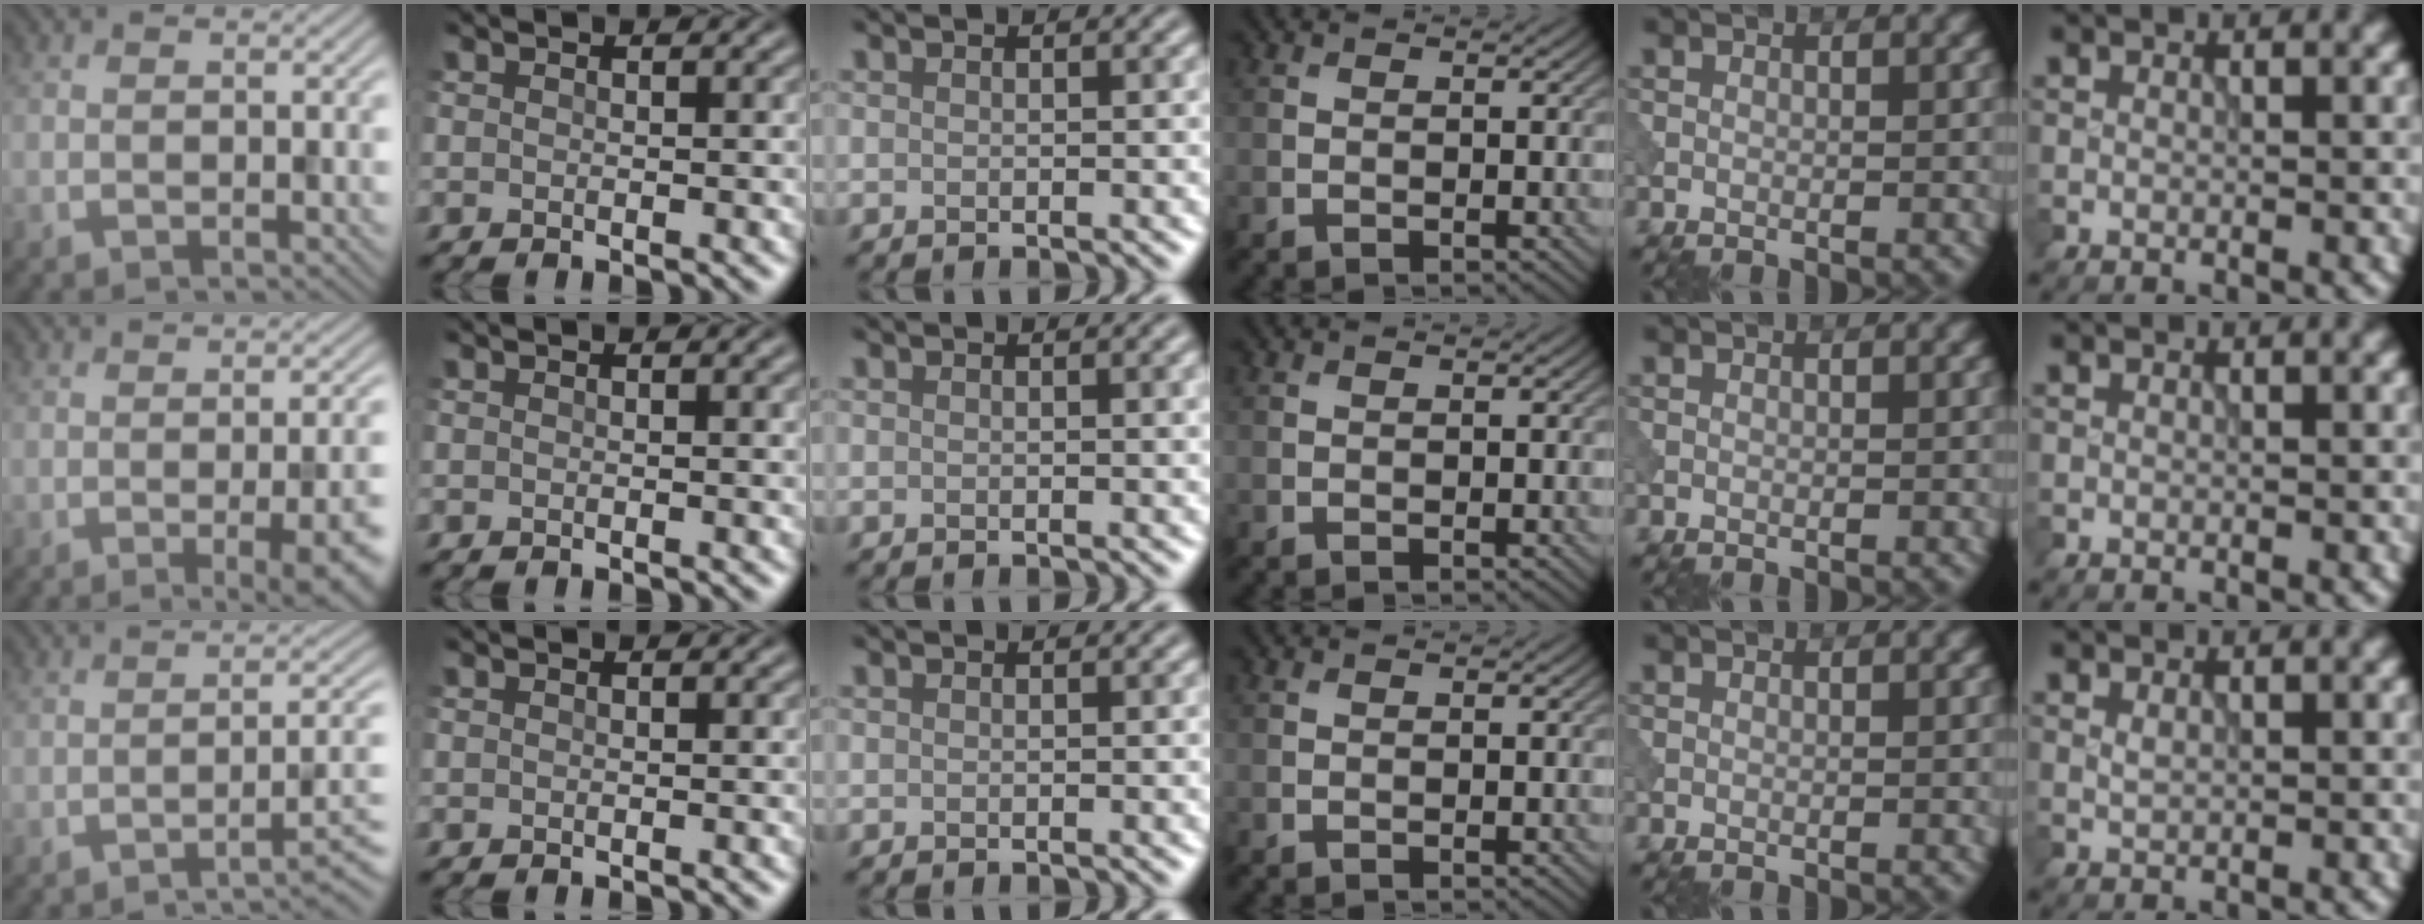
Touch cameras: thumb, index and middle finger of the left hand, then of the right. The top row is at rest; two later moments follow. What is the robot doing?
{"motion": "dispense", "object": "syringe"}